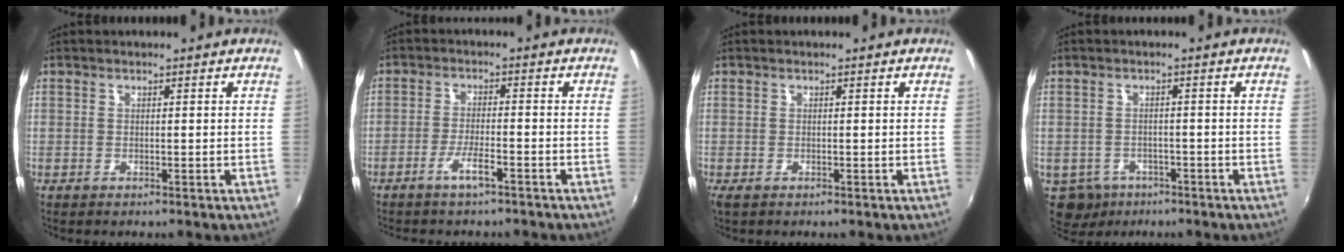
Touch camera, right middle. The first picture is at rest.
{"total": 3.9, "force": [-2.9, 0.5, 2.6], "torque": [-0.063, -0.001, -0.054]}
{"total": 0.7, "force": [-0.3, 0.2, 0.6], "torque": [-0.012, -0.002, -0.006]}
{"total": 6.8, "force": [-3.6, 5.3, 2.2], "torque": [-0.065, -0.012, -0.050]}